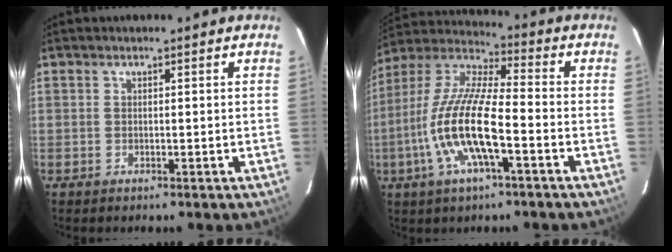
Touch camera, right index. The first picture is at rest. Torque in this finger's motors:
{"motor_torque": [1.29, -0.81, 1.05, 0.21]}